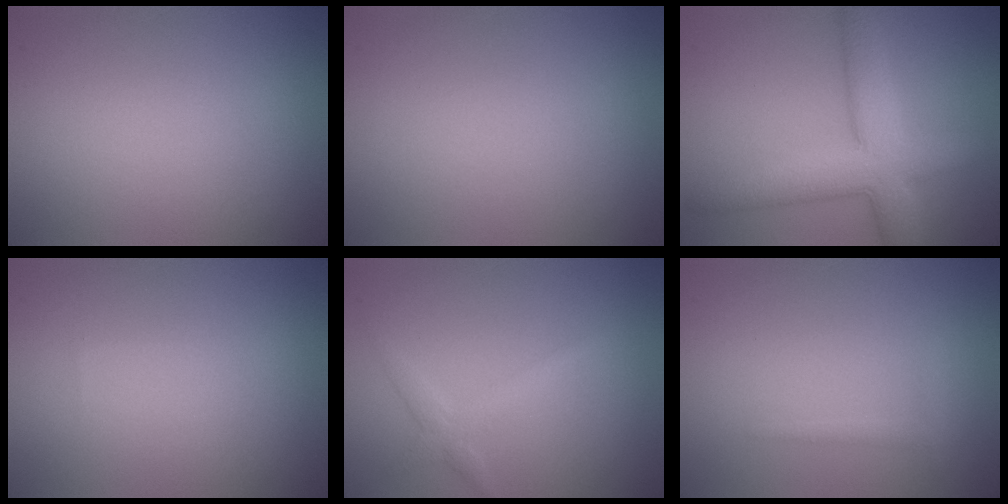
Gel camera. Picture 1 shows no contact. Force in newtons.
{"total": 0.0}
{"total": 6.5, "press": 6.5, "slide": 0.3}
{"total": 0.0}
{"total": 1.8, "press": 1.8, "slide": 0.1}
{"total": 0.8, "press": 0.8, "slide": 0.0}